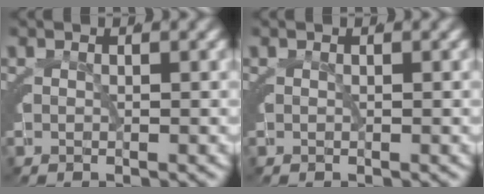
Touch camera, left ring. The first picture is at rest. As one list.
[{"total": 0.0}]